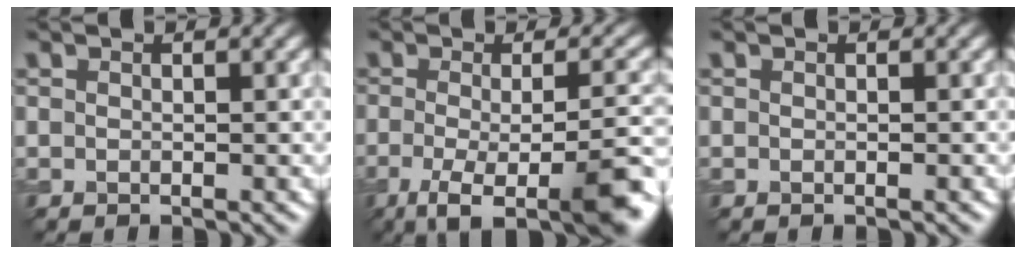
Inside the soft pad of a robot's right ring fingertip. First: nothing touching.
{"total": 9.8, "force": [-4.2, 2.8, 8.4], "torque": [-0.122, -0.013, -0.068]}
{"total": 0.0}